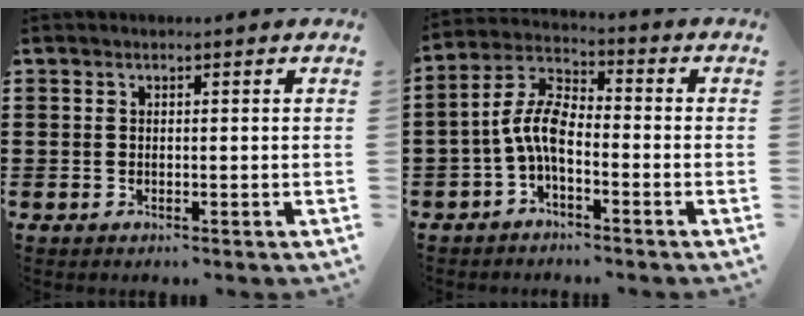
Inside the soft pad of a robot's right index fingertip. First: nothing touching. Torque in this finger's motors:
{"motor_torque": [1.48, -0.66, 0.61, 0.21]}